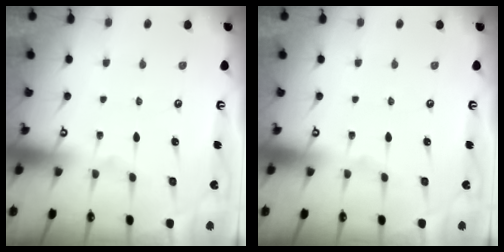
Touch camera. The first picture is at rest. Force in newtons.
{"total": 0.0}